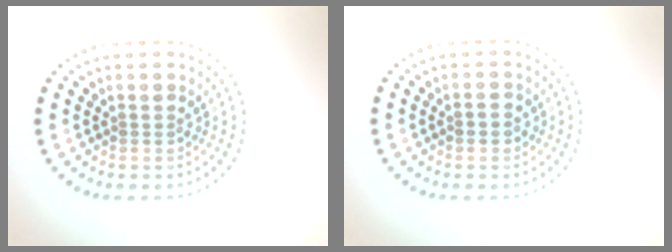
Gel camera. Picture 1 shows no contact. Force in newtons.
{"total": 0.8, "press": 0.8, "slide": 0.1}